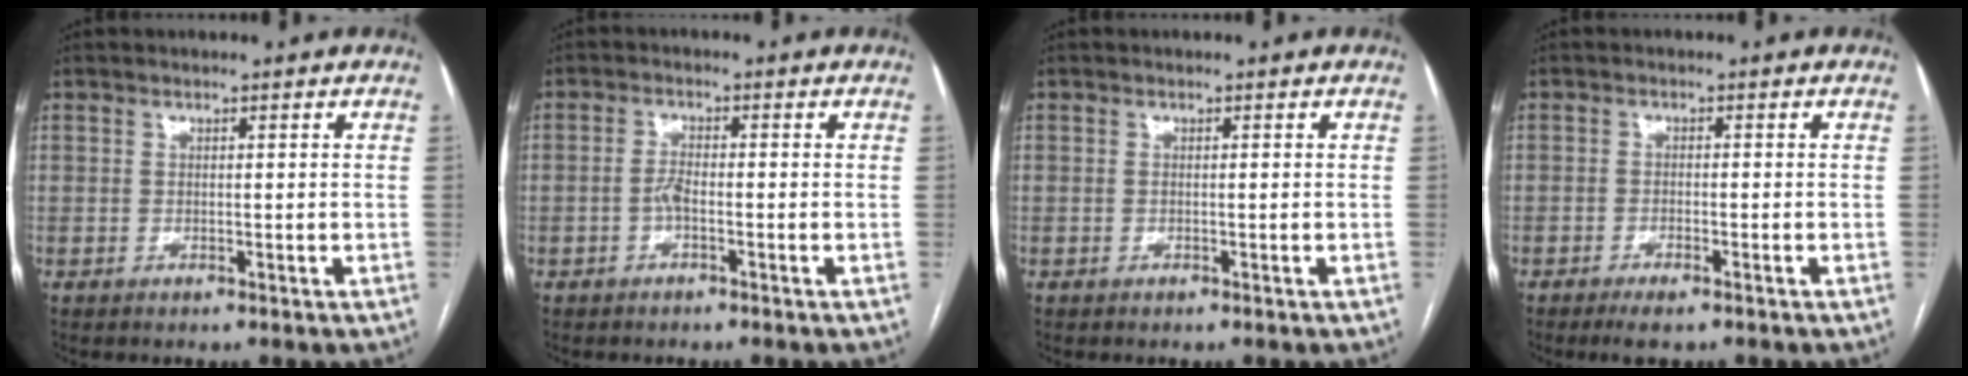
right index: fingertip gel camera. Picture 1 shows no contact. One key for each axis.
{"total": 2.0, "fx": -0.8, "fy": 0.5, "fz": 1.8, "tx": -0.036, "ty": 0.002, "tz": -0.017}
{"total": 0.0}
{"total": 3.2, "fx": -2.3, "fy": 0.7, "fz": 2.1, "tx": -0.039, "ty": -0.003, "tz": -0.036}